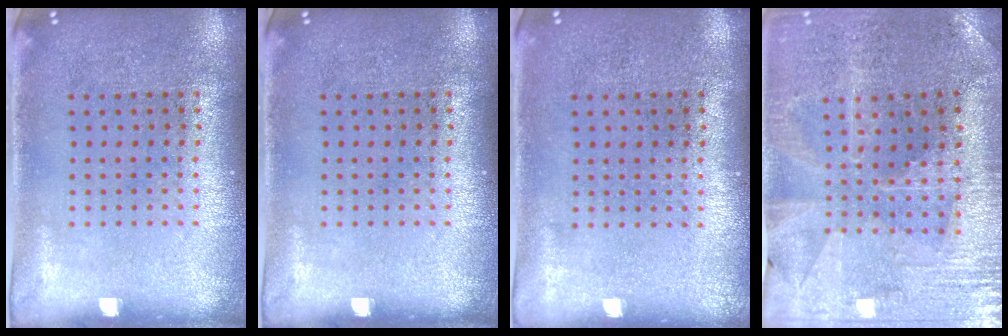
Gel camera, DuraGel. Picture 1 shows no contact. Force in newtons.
{"total": 0.0}
{"total": 0.0}
{"total": 1.4, "press": 1.3, "slide": 0.4}